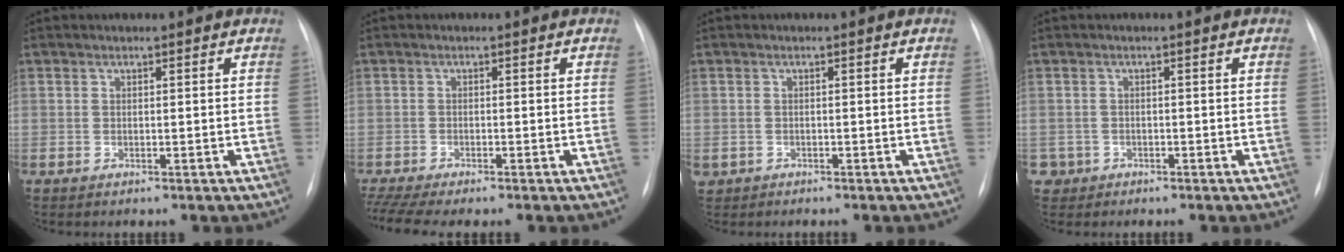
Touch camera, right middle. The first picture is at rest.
{"total": 6.1, "force": [-5.1, 0.7, 3.4], "torque": [-0.064, -0.003, -0.083]}
{"total": 1.8, "force": [-1.1, 1.3, 0.3], "torque": [-0.011, 0.001, -0.014]}
{"total": 2.0, "force": [-1.0, 1.7, -0.3], "torque": [0.004, 0.009, -0.017]}